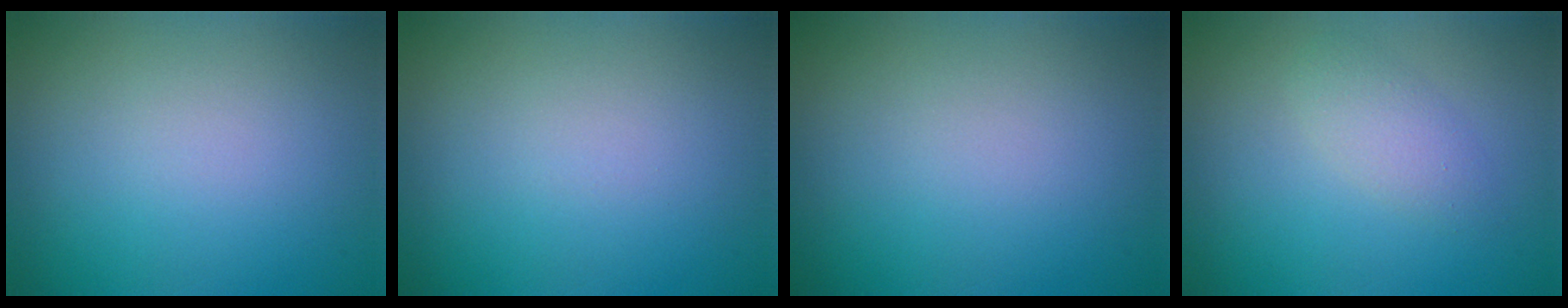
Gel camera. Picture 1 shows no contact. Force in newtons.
{"total": 0.0}
{"total": 0.0}
{"total": 1.9, "press": 1.9, "slide": 0.1}